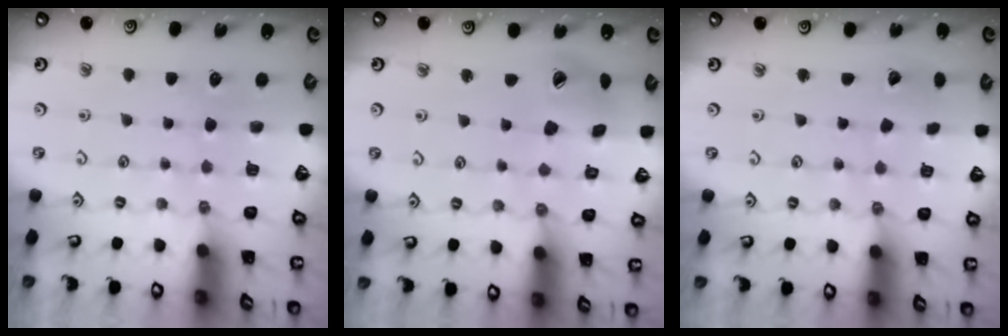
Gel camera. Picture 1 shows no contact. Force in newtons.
{"total": 10.3, "press": 10.3, "slide": 1.4}
{"total": 3.6, "press": 3.5, "slide": 0.3}